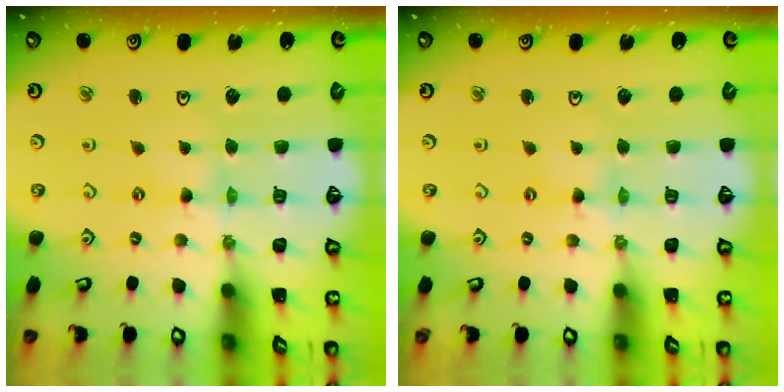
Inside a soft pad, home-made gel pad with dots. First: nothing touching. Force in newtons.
{"total": 1.2, "press": 1.2, "slide": 0.2}